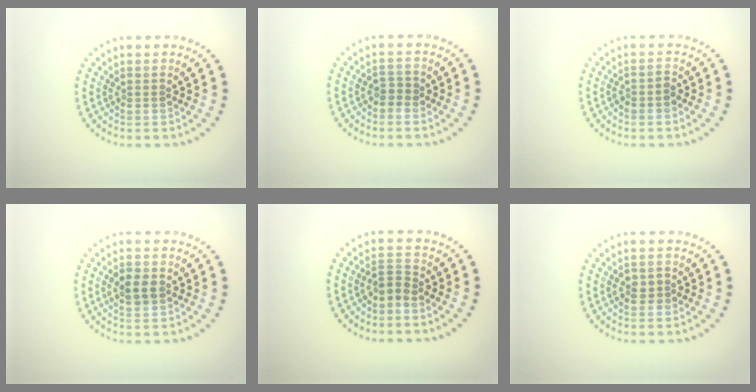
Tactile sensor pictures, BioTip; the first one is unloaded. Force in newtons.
{"total": 0.7, "press": 0.4, "slide": 0.5}
{"total": 1.1, "press": 0.9, "slide": 0.5}
{"total": 2.2, "press": 2.2, "slide": 0.2}
{"total": 1.7, "press": 1.2, "slide": 1.2}
{"total": 1.3, "press": 1.3, "slide": 0.1}